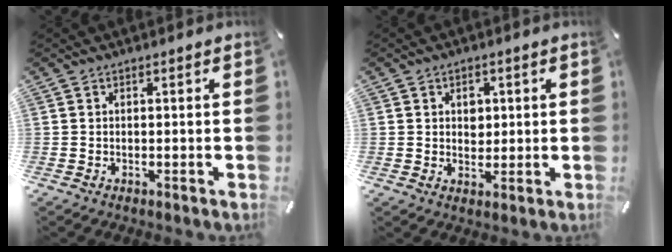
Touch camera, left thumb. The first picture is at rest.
{"total": 3.5, "force": [0.8, 3.1, 1.6], "torque": [-0.004, -0.008, 0.006]}